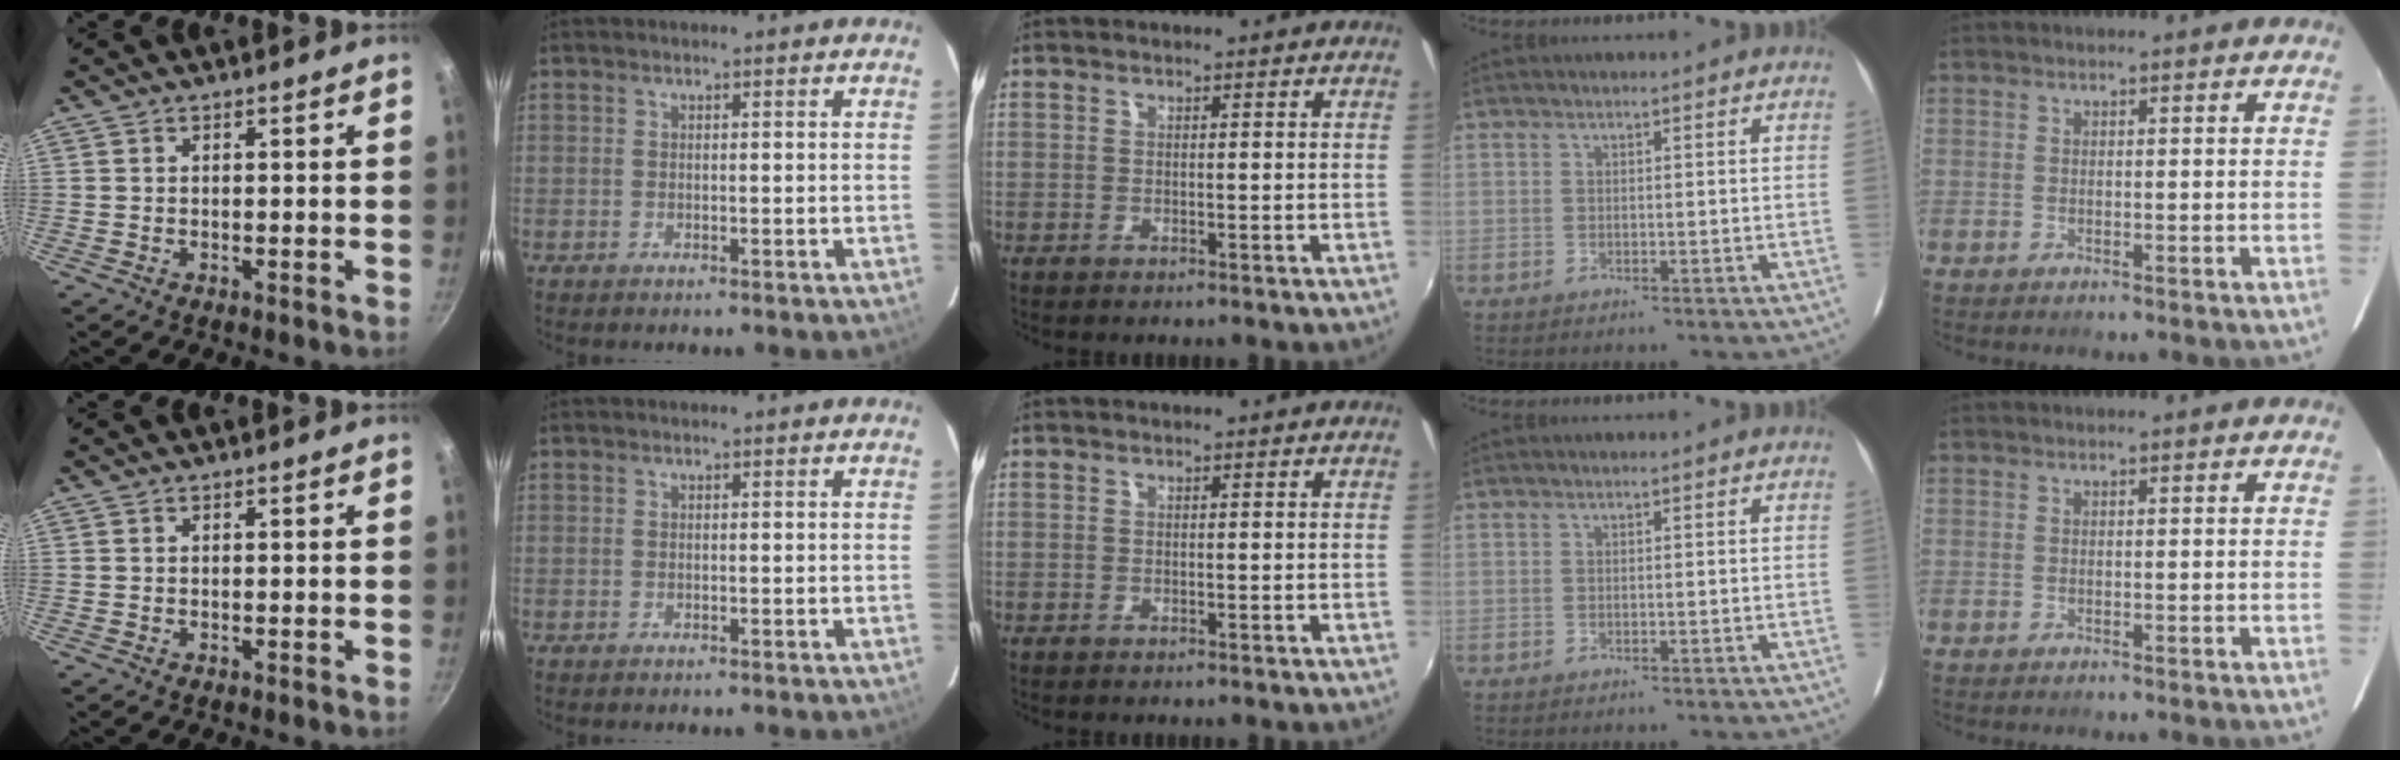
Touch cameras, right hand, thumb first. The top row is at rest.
{}